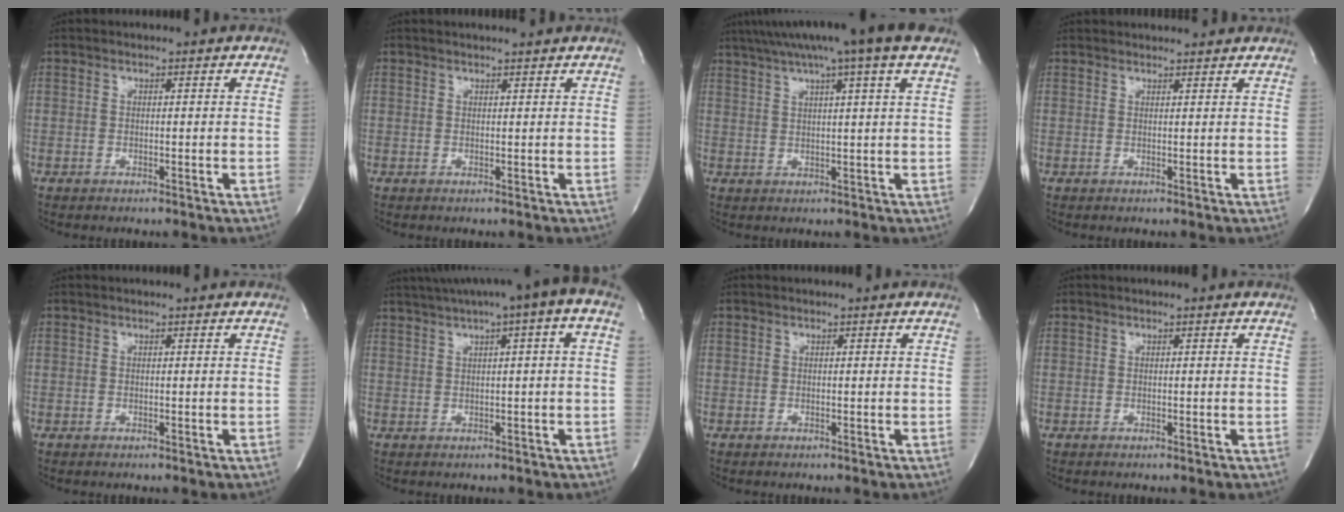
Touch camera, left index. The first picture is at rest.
{"total": 2.8, "force": [2.7, -0.1, 0.8], "torque": [-0.010, 0.010, 0.034]}
{"total": 13.8, "force": [10.0, -0.6, 9.4], "torque": [-0.159, 0.040, 0.133]}
{"total": 6.6, "force": [6.4, 1.0, 1.3], "torque": [-0.015, 0.031, 0.075]}
{"total": 0.0}
{"total": 10.2, "force": [5.2, 0.6, 8.8], "torque": [-0.140, 0.042, 0.071]}
{"total": 0.0}
{"total": 0.0}